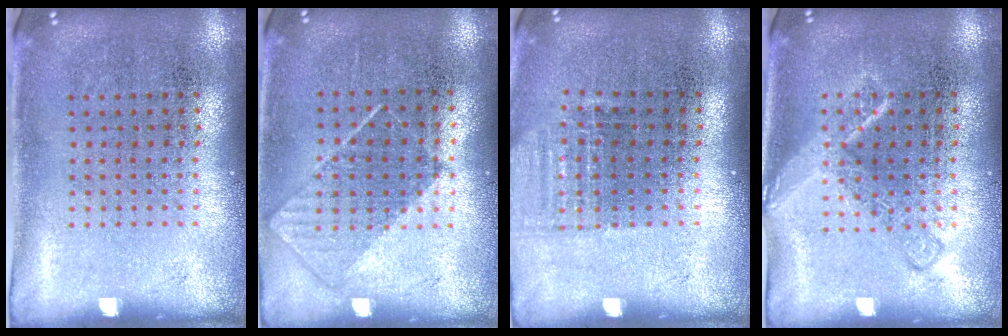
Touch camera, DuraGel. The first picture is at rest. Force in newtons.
{"total": 0.8, "press": 0.7, "slide": 0.5}
{"total": 1.0, "press": 0.9, "slide": 0.5}
{"total": 2.0, "press": 2.0, "slide": 0.3}